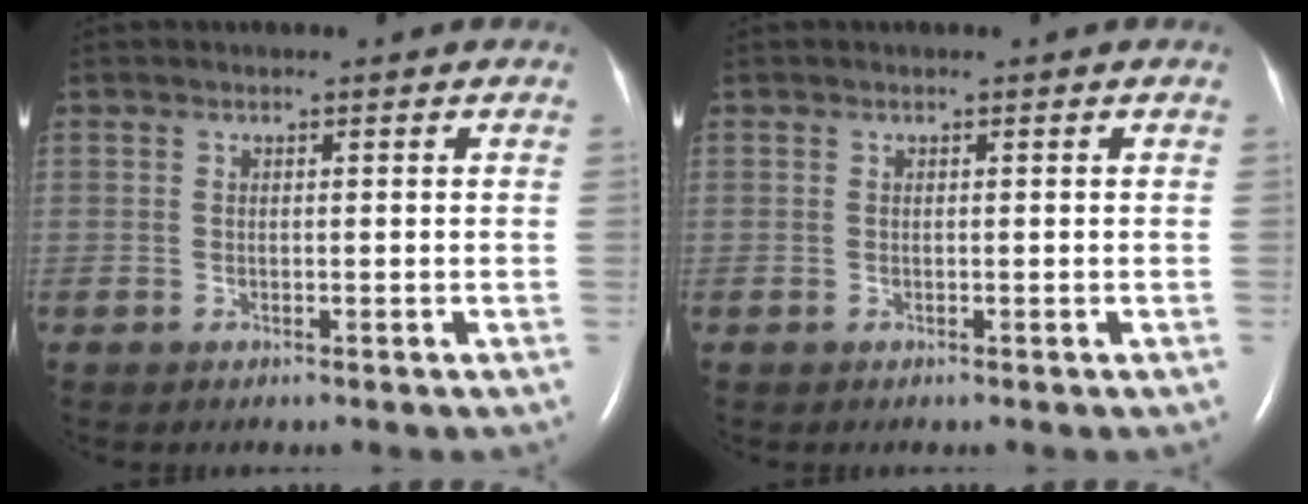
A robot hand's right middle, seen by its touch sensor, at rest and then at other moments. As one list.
[{"total": 0.0}]